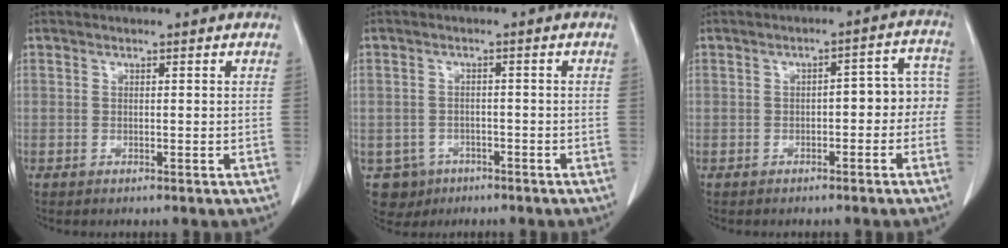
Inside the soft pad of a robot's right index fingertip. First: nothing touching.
{"total": 5.1, "force": [-2.6, 4.4, 0.3], "torque": [-0.003, 0.009, -0.036]}
{"total": 6.2, "force": [-1.3, 2.8, 5.4], "torque": [-0.058, 0.041, -0.015]}